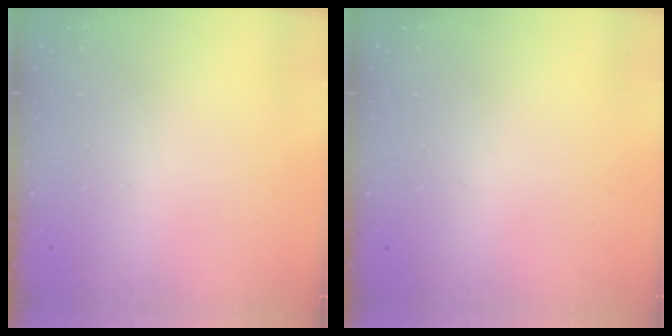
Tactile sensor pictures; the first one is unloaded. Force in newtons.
{"total": 0.0}